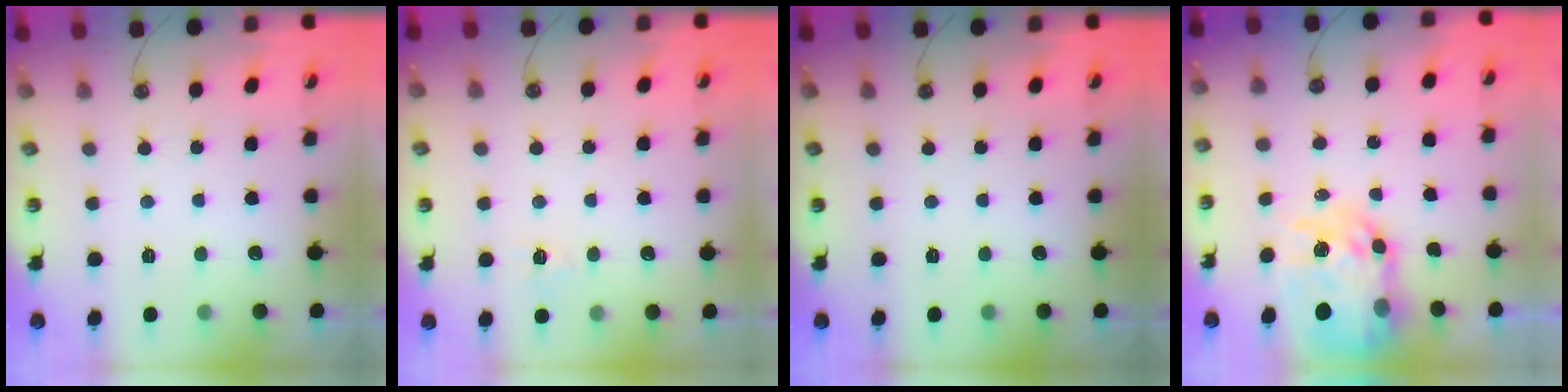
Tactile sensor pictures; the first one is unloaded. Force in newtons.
{"total": 5.6, "press": 5.5, "slide": 0.6}
{"total": 0.0}
{"total": 12.4, "press": 12.4, "slide": 1.1}